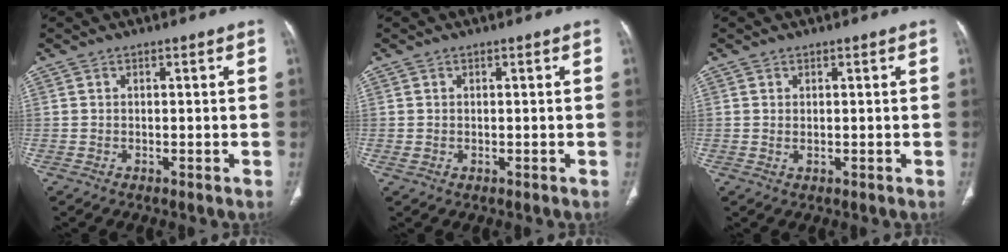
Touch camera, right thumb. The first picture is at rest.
{"total": 0.7, "force": [0.1, 0.5, 0.4], "torque": [-0.009, 0.000, 0.003]}
{"total": 0.6, "force": [0.2, 0.2, 0.6], "torque": [-0.015, -0.001, 0.008]}